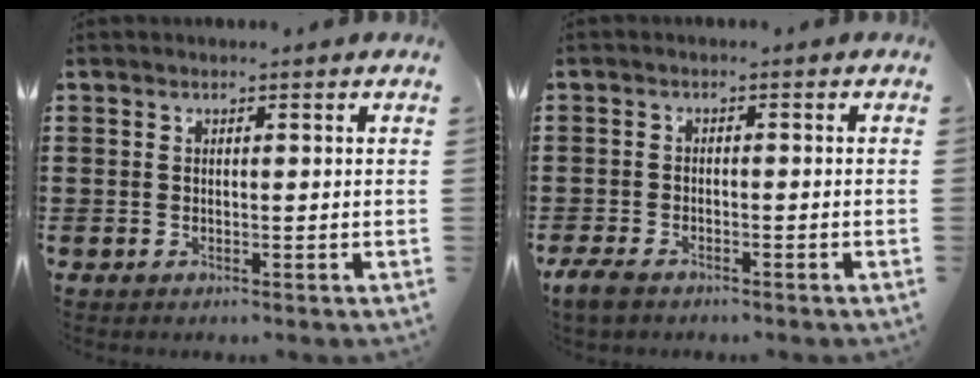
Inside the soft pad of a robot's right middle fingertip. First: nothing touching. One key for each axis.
{"total": 2.4, "fx": -1.9, "fy": 0.8, "fz": 1.2, "tx": -0.045, "ty": -0.004, "tz": -0.043}